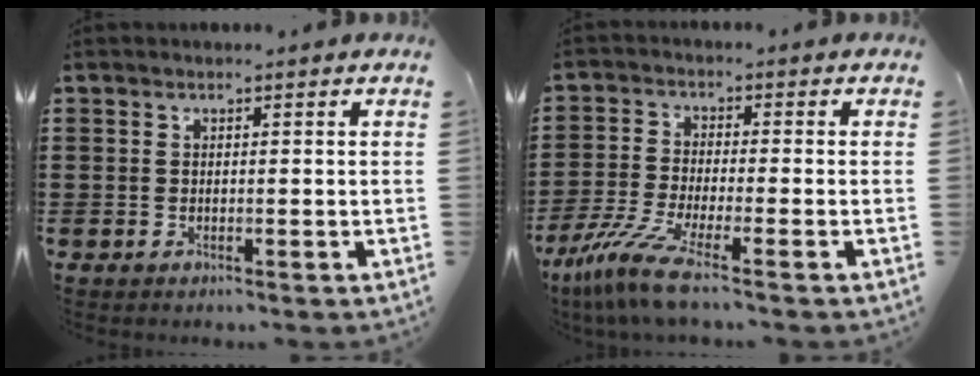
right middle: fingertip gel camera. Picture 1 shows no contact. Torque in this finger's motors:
{"motor_torque": [1.89, -0.25, 0.26, 0.12]}